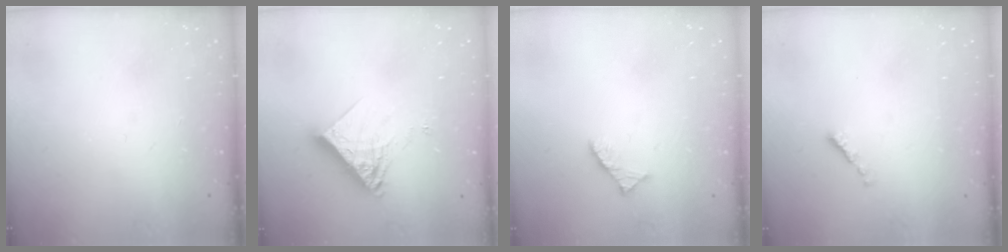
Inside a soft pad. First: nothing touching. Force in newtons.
{"total": 12.3, "press": 12.3, "slide": 0.9}
{"total": 3.0, "press": 3.0, "slide": 0.5}
{"total": 0.7, "press": 0.5, "slide": 0.4}